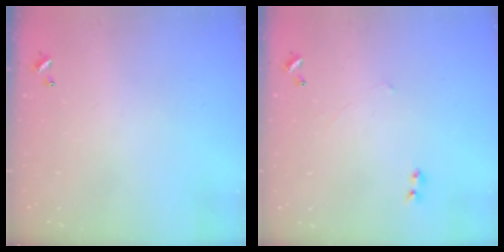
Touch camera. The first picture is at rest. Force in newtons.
{"total": 2.3, "press": 2.3, "slide": 0.3}